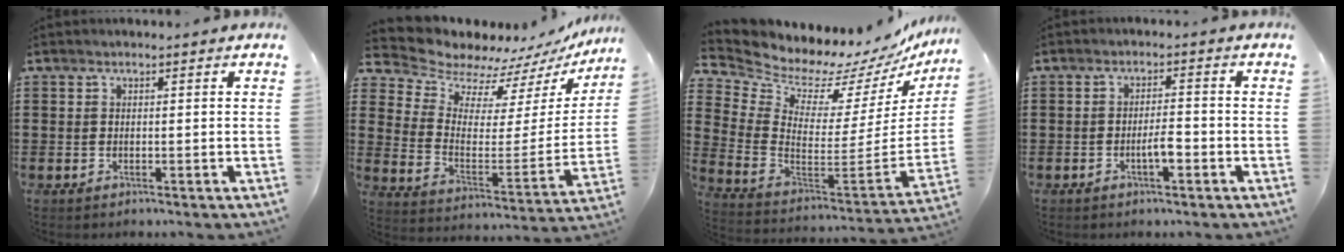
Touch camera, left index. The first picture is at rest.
{"total": 7.7, "force": [7.1, 3.0, 0.7], "torque": [-0.052, -0.065, 0.124]}
{"total": 6.1, "force": [5.6, 2.3, 0.6], "torque": [-0.048, -0.066, 0.091]}
{"total": 3.1, "force": [-1.2, 0.8, 2.8], "torque": [-0.050, 0.006, -0.022]}